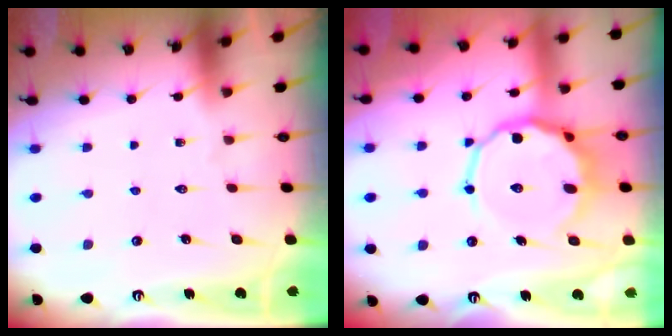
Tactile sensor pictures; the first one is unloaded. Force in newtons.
{"total": 11.5, "press": 11.2, "slide": 2.5}